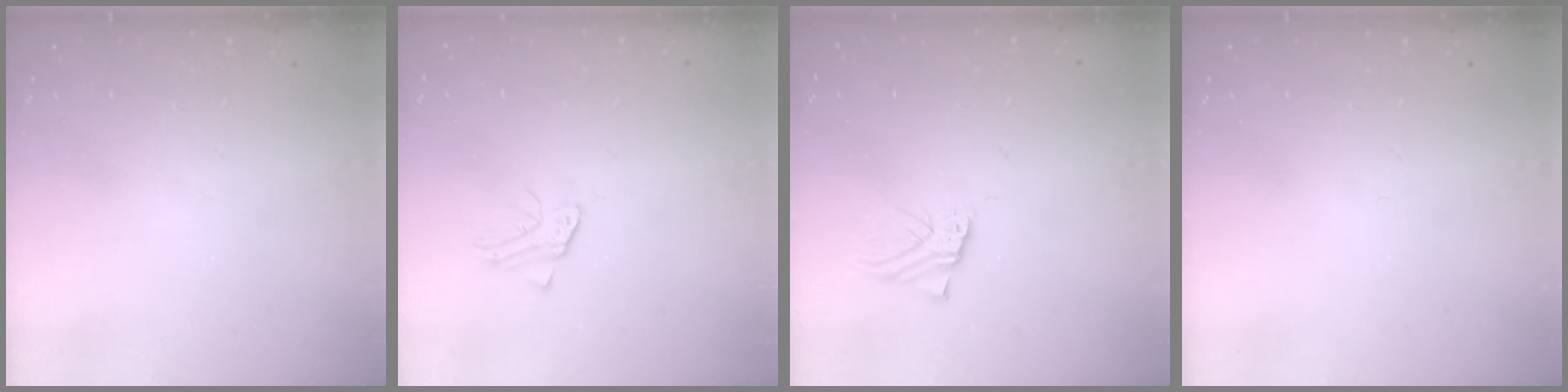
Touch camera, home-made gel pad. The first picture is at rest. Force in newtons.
{"total": 1.7, "press": 1.6, "slide": 0.1}
{"total": 1.5, "press": 1.5, "slide": 0.1}
{"total": 0.0}